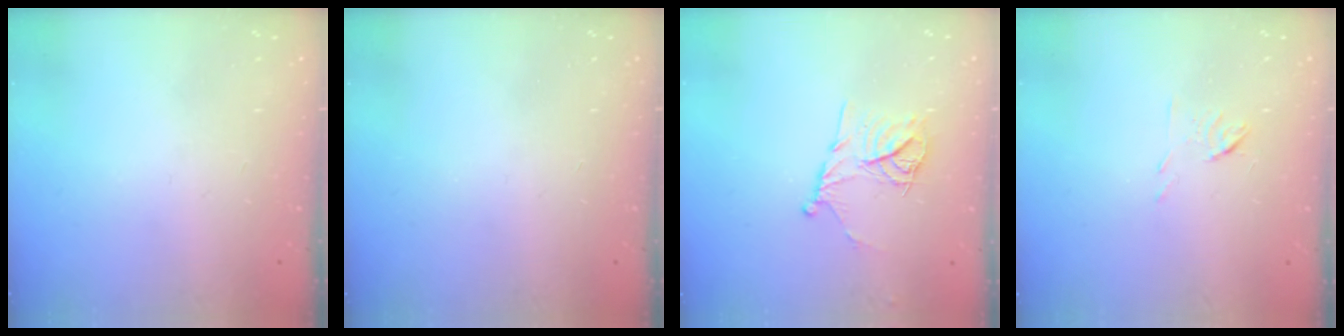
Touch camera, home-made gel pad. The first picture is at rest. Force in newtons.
{"total": 0.0}
{"total": 11.8, "press": 11.8, "slide": 0.9}
{"total": 5.3, "press": 5.2, "slide": 1.0}